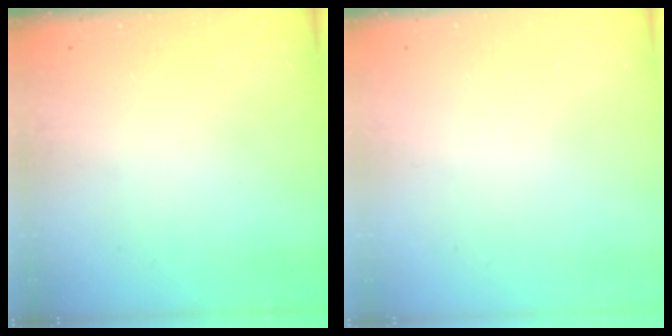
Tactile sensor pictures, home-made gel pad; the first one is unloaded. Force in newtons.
{"total": 0.0}